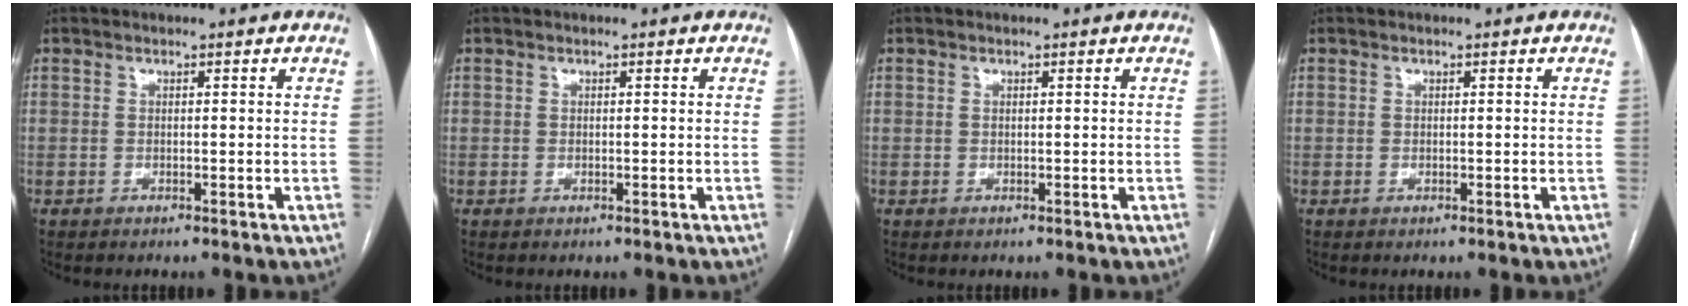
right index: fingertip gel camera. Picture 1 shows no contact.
{"total": 0.0}
{"total": 0.0}
{"total": 0.0}